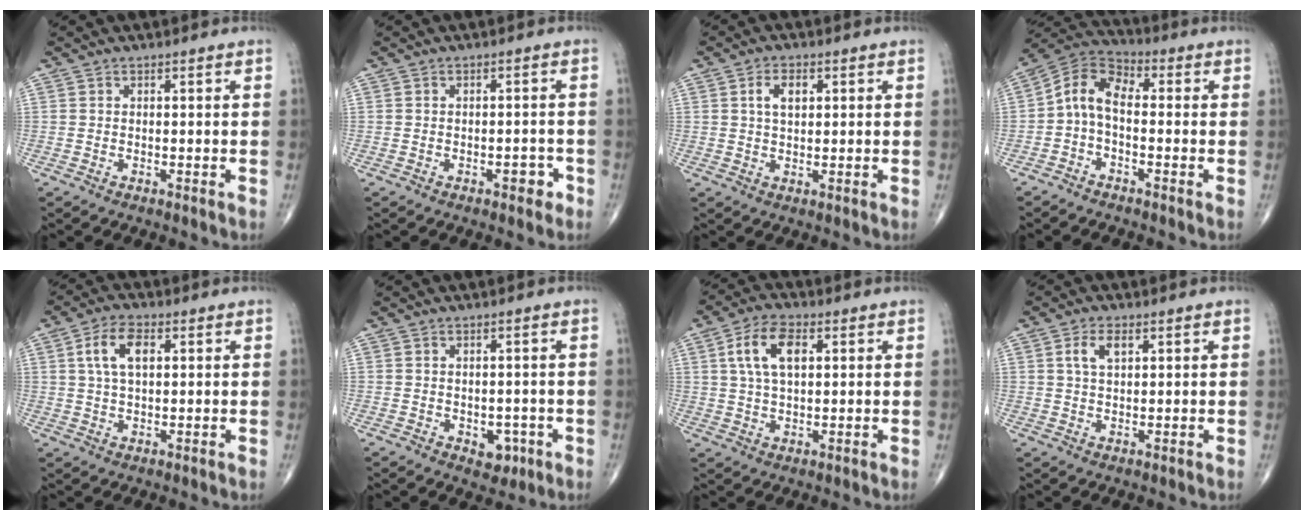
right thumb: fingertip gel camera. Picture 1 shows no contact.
{"total": 2.6, "force": [-1.3, 1.3, 1.8], "torque": [-0.012, 0.009, -0.017]}
{"total": 4.0, "force": [1.2, 2.3, 3.1], "torque": [-0.048, 0.000, 0.020]}
{"total": 7.7, "force": [-0.9, 4.5, 6.1], "torque": [-0.098, 0.031, -0.036]}
{"total": 7.0, "force": [1.9, 3.7, 5.6], "torque": [-0.102, 0.005, 0.034]}
{"total": 3.8, "force": [-1.4, 2.7, 2.4], "torque": [-0.007, 0.005, -0.013]}
{"total": 8.9, "force": [2.5, 4.7, 7.1], "torque": [-0.126, 0.005, 0.043]}
{"total": 4.0, "force": [1.5, 2.1, 3.1], "torque": [-0.059, 0.002, 0.029]}